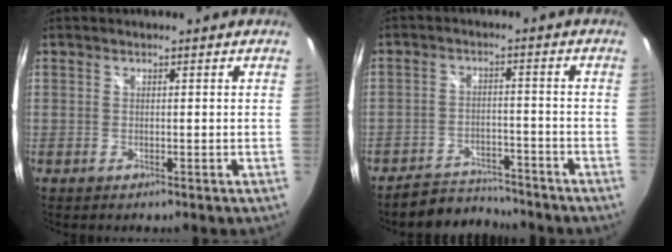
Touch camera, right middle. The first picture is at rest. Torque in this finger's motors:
{"motor_torque": [0.45, -0.66, -0.03, -0.01]}